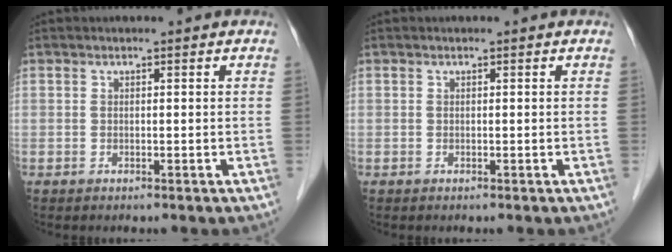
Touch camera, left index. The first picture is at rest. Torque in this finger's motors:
{"motor_torque": [0.00, 0.01, 0.00, 0.00]}